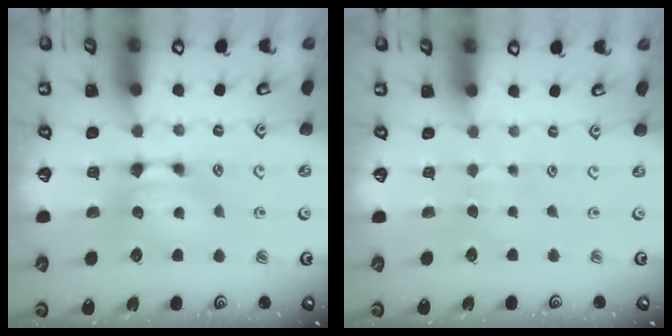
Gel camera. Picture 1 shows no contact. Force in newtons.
{"total": 3.0, "press": 3.0, "slide": 0.4}